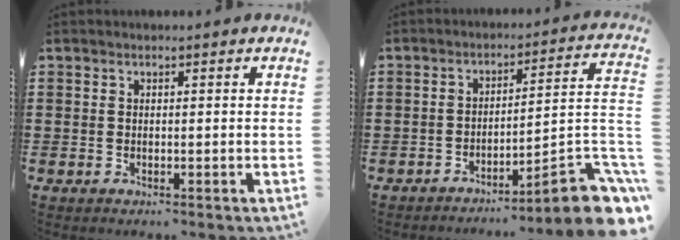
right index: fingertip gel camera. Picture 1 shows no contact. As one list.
[{"total": 8.4, "force": [-5.6, 0.7, 6.2], "torque": [-0.089, -0.010, -0.109]}]